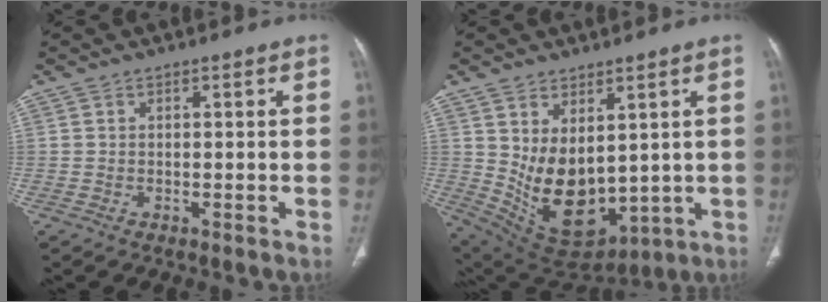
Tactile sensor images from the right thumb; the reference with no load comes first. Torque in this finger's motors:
{"motor_torque": [-0.50, 1.71, 1.18, 1.02, 0.42]}